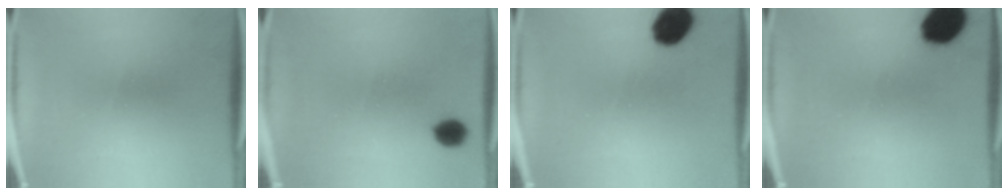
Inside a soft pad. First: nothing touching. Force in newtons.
{"total": 5.1}
{"total": 10.1}
{"total": 12.0}